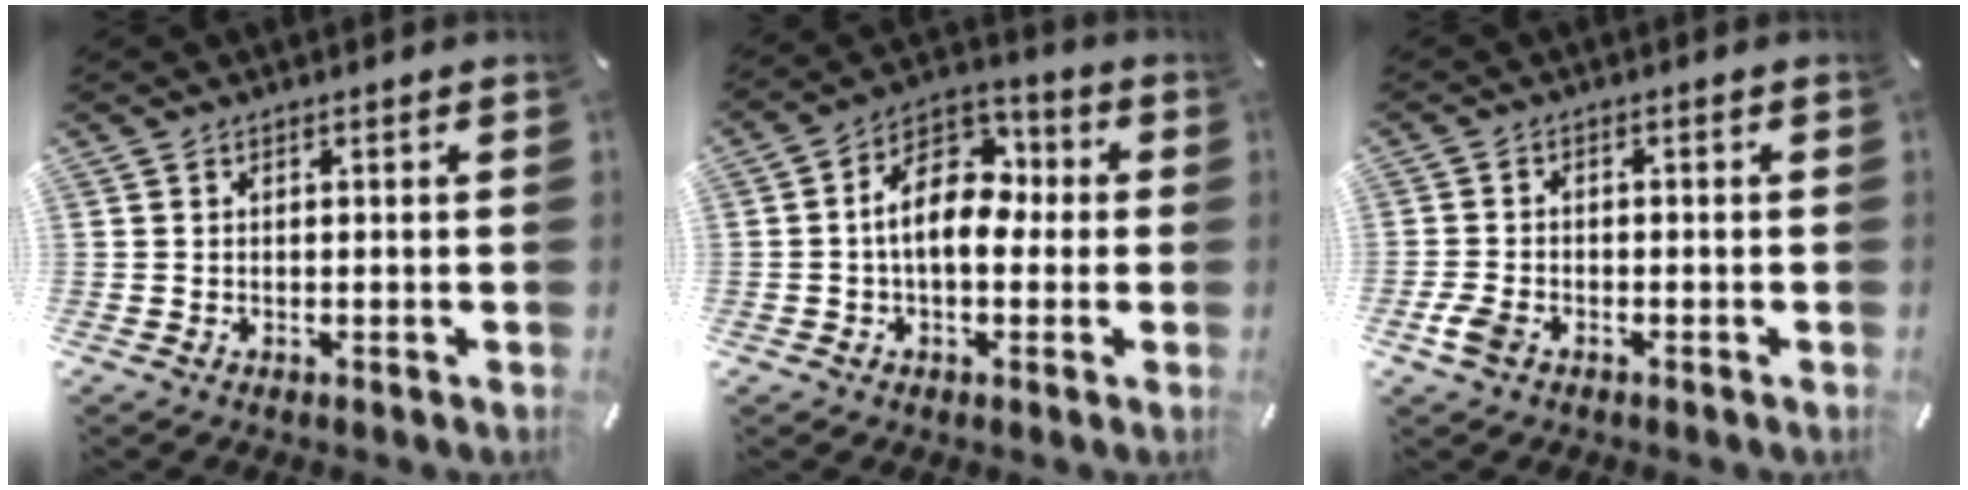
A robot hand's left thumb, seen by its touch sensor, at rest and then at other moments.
{"total": 11.7, "force": [0.1, 7.9, 8.7], "torque": [-0.155, 0.001, -0.001]}
{"total": 4.0, "force": [-2.0, 2.4, 2.5], "torque": [-0.066, 0.001, -0.043]}